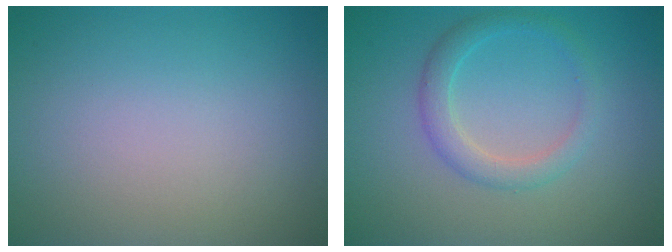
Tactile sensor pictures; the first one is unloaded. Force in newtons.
{"total": 2.5, "press": 2.5, "slide": 0.2}